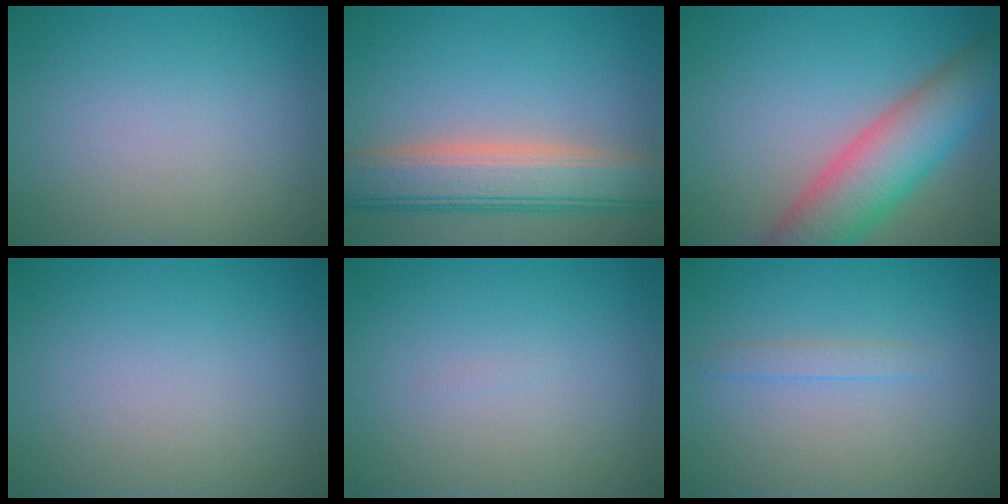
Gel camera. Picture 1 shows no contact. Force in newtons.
{"total": 7.2, "press": 7.2, "slide": 0.6}
{"total": 8.3, "press": 8.3, "slide": 0.5}
{"total": 0.0}
{"total": 0.0}
{"total": 1.1, "press": 1.1, "slide": 0.0}